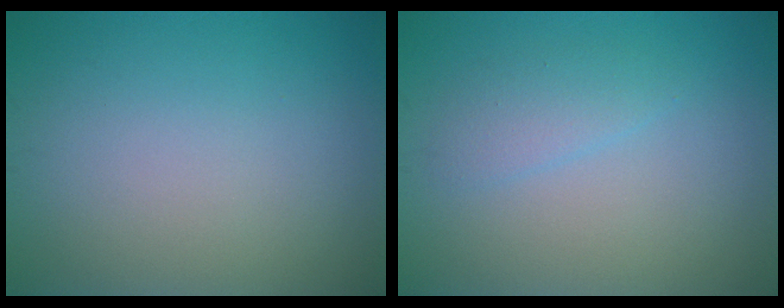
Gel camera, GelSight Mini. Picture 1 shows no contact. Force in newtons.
{"total": 1.6, "press": 1.6, "slide": 0.1}